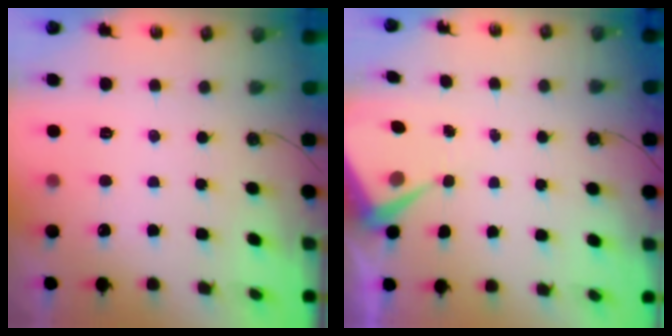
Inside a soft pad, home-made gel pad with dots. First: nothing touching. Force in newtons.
{"total": 5.8, "press": 5.7, "slide": 0.7}